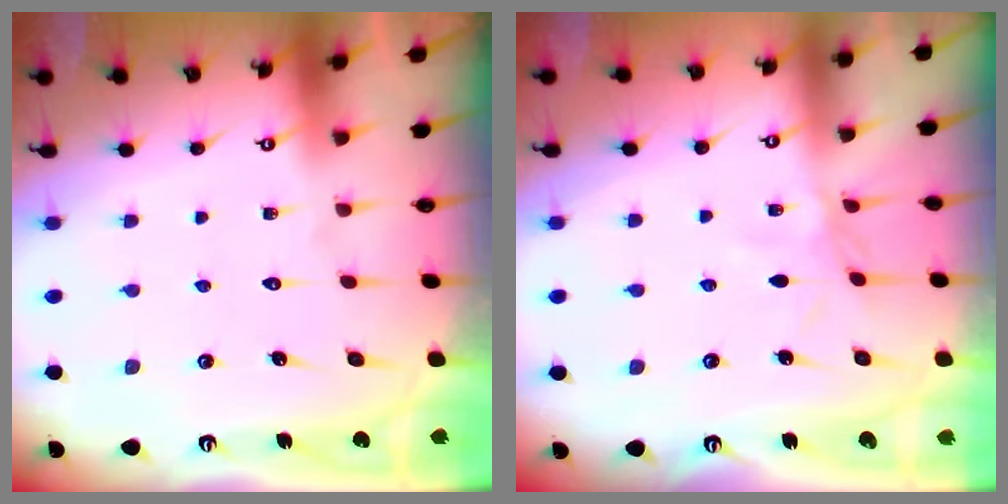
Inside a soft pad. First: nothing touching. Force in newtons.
{"total": 3.0, "press": 2.9, "slide": 0.3}